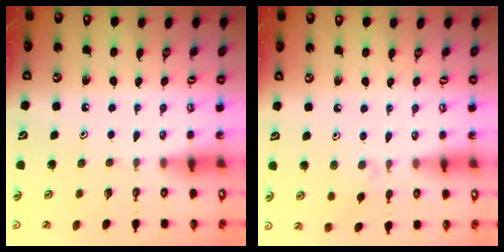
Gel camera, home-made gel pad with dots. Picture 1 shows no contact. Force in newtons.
{"total": 1.5, "press": 1.4, "slide": 0.4}